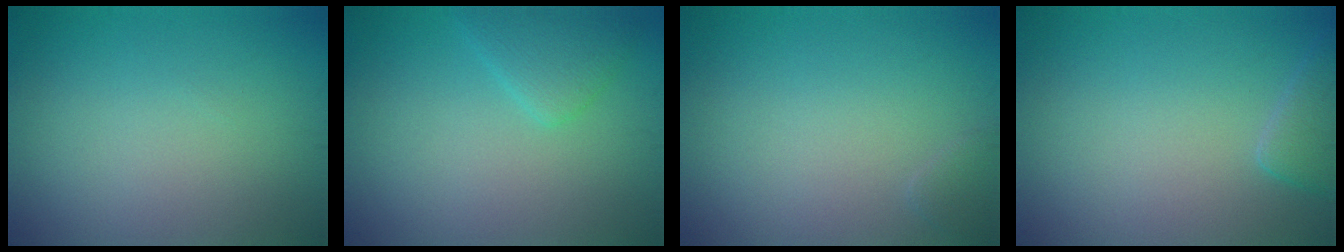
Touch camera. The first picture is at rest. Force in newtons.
{"total": 2.3, "press": 2.3, "slide": 0.1}
{"total": 0.8, "press": 0.8, "slide": 0.0}
{"total": 2.0, "press": 2.0, "slide": 0.2}